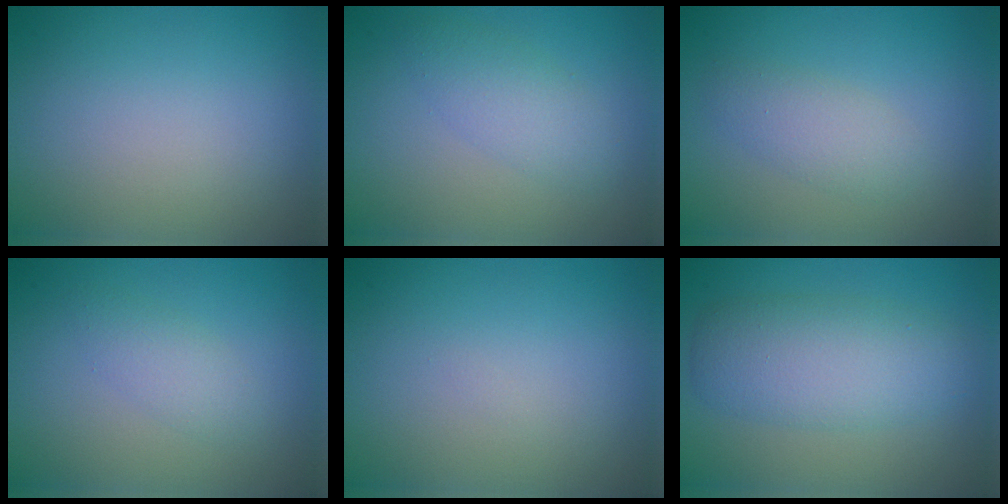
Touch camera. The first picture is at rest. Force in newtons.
{"total": 2.6, "press": 2.6, "slide": 0.1}
{"total": 2.3, "press": 2.3, "slide": 0.1}
{"total": 1.8, "press": 1.8, "slide": 0.1}
{"total": 0.0}
{"total": 5.6, "press": 5.6, "slide": 0.2}